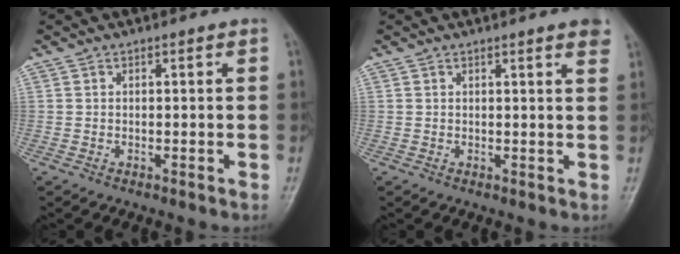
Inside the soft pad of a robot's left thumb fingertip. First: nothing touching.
{"total": 3.2, "force": [2.3, 0.2, 2.3], "torque": [-0.024, -0.005, 0.022]}